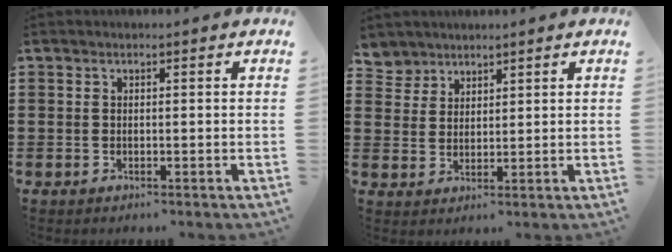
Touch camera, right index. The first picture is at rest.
{"total": 3.5, "force": [3.0, 1.9, -0.4], "torque": [-0.009, 0.004, 0.059]}